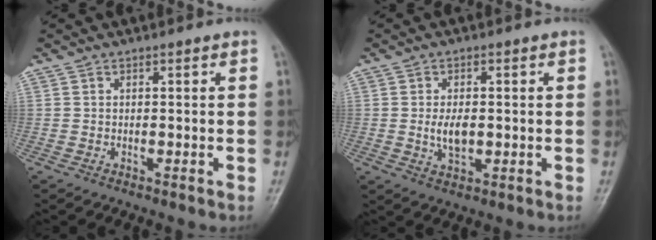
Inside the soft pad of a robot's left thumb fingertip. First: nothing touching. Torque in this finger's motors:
{"motor_torque": [0.11, 0.27, 0.58, -0.09, 0.06]}